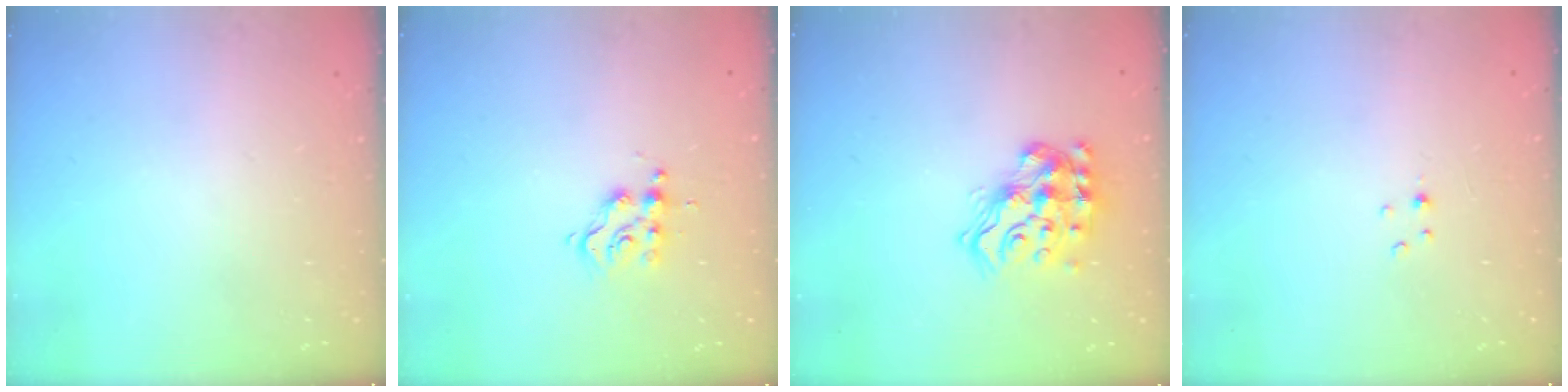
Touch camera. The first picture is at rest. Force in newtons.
{"total": 5.7, "press": 5.7, "slide": 0.1}
{"total": 15.4, "press": 15.2, "slide": 2.0}
{"total": 1.5, "press": 1.4, "slide": 0.2}